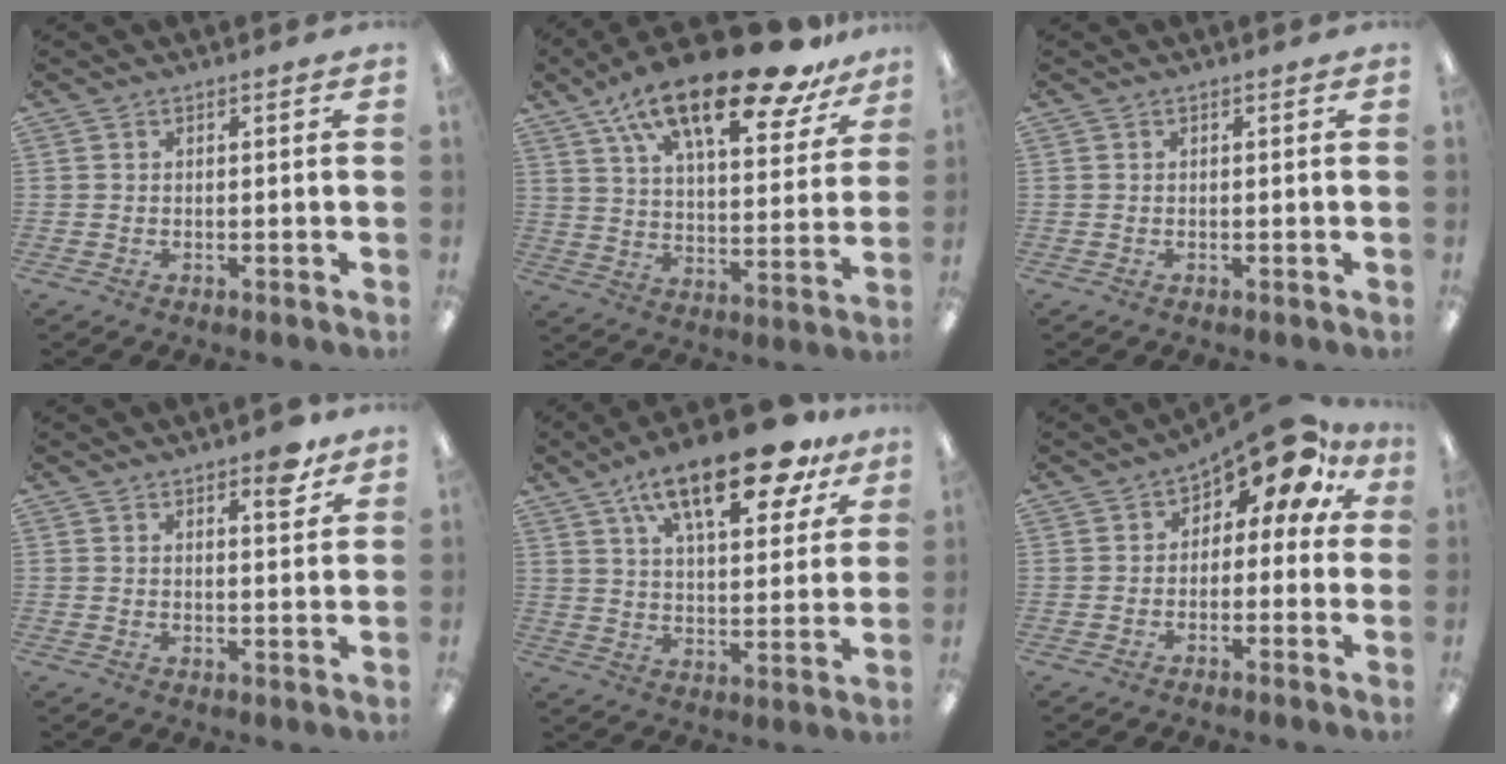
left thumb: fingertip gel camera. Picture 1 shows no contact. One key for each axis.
{"total": 24.1, "fx": 16.4, "fy": 8.3, "fz": 15.7, "tx": -0.253, "ty": -0.092, "tz": 0.272}
{"total": 0.0}
{"total": 4.9, "fx": 3.6, "fy": 1.6, "fz": 2.9, "tx": -0.025, "ty": -0.021, "tz": 0.055}
{"total": 20.4, "fx": 12.7, "fy": 8.0, "fz": 13.9, "tx": -0.212, "ty": -0.058, "tz": 0.204}
{"total": 10.4, "fx": 6.3, "fy": 4.6, "fz": 7.0, "tx": -0.100, "ty": -0.039, "tz": 0.105}